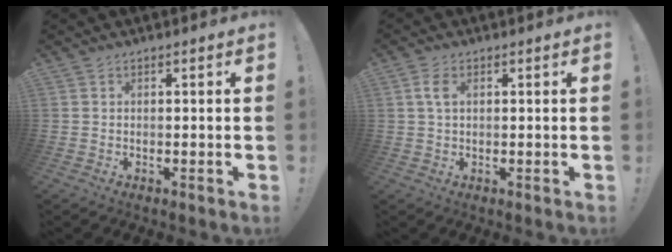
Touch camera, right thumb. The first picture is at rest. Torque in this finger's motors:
{"motor_torque": [0.08, 0.13, -0.28, 0.06, -0.04]}